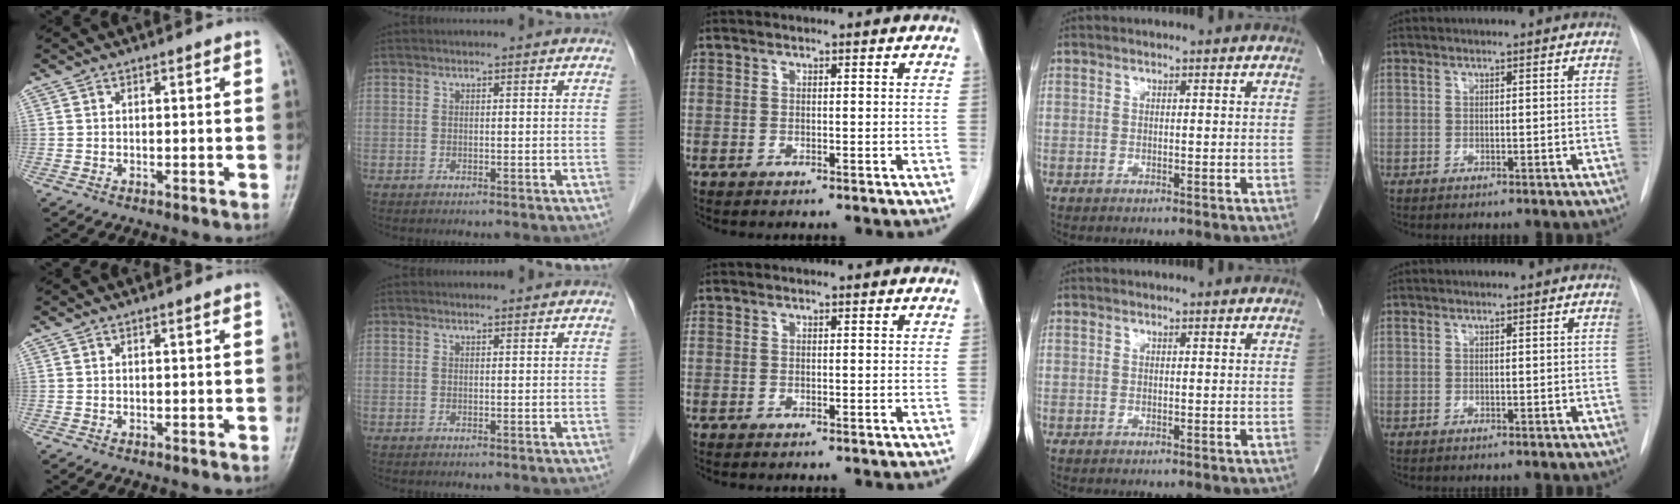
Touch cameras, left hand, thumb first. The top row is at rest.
{"thumb": {"total": 0.7, "force": [0.5, 0.0, 0.5], "torque": [-0.009, 0.001, 0.008]}, "index": {"total": 0.8, "force": [0.8, 0.0, 0.0], "torque": [-0.008, 0.002, 0.012]}}